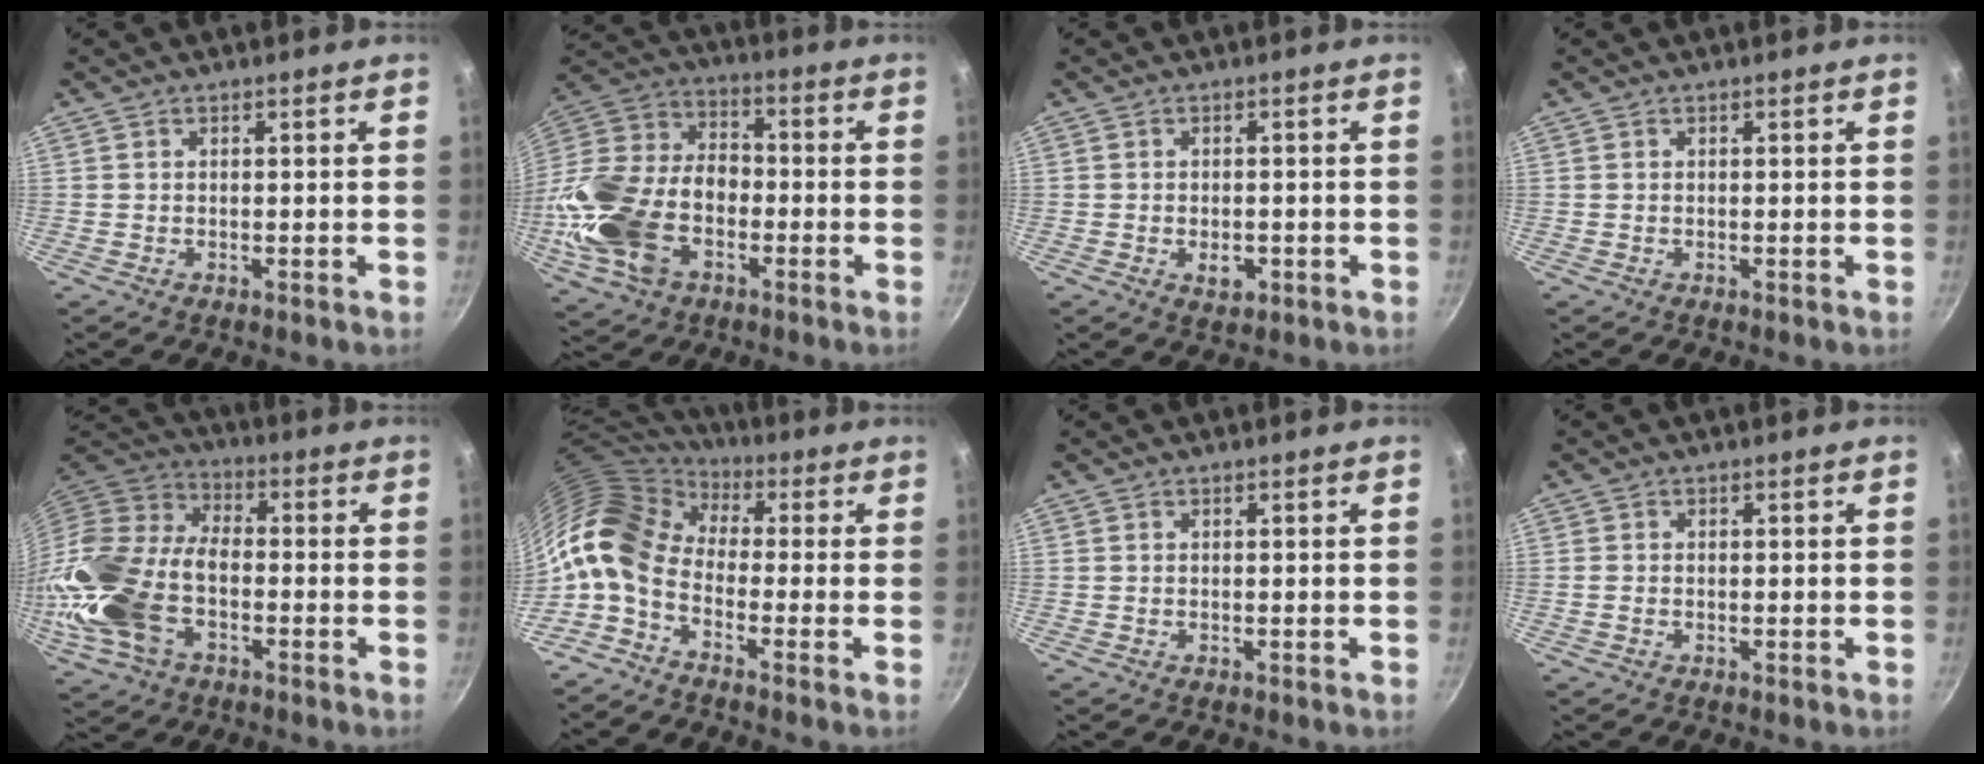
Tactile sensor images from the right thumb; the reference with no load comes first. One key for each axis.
{"total": 22.2, "fx": -6.7, "fy": 14.6, "fz": 15.3, "tx": -0.300, "ty": 0.042, "tz": -0.134}
{"total": 3.1, "fx": -1.0, "fy": 2.0, "fz": 2.1, "tx": -0.023, "ty": 0.004, "tz": -0.011}
{"total": 0.0}
{"total": 20.6, "fx": -5.8, "fy": 12.7, "fz": 15.1, "tx": -0.307, "ty": 0.033, "tz": -0.124}
{"total": 14.0, "fx": -0.3, "fy": 8.7, "fz": 10.9, "tx": -0.194, "ty": 0.019, "tz": -0.030}
{"total": 0.0}
{"total": 0.9, "fx": -0.2, "fy": 0.7, "fz": 0.5, "tx": -0.012, "ty": 0.001, "tz": -0.006}